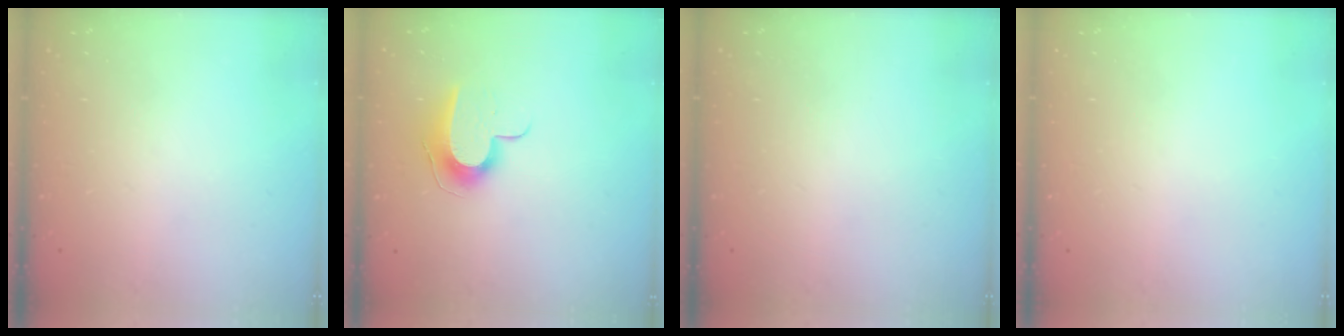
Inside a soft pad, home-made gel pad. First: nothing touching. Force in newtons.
{"total": 9.9, "press": 9.9, "slide": 0.3}
{"total": 0.0}
{"total": 0.0}